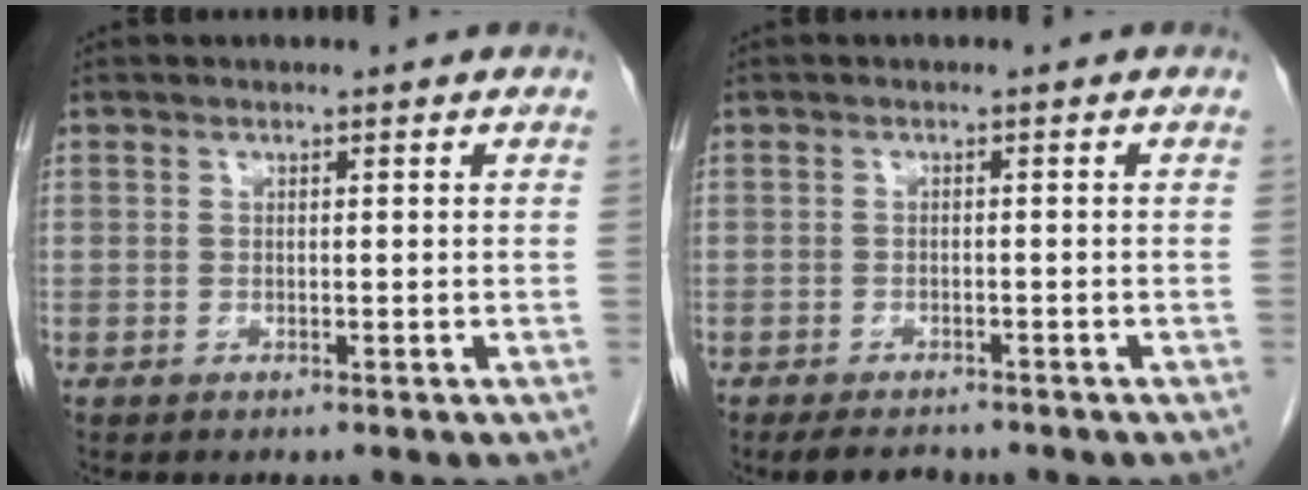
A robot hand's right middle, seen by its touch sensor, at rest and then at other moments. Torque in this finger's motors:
{"motor_torque": [0.03, -0.02, 0.00, 0.00]}